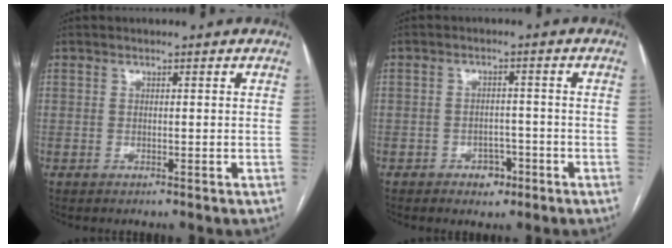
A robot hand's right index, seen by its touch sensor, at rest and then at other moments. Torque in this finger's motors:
{"motor_torque": [0.60, -0.12, 0.19, 0.02]}